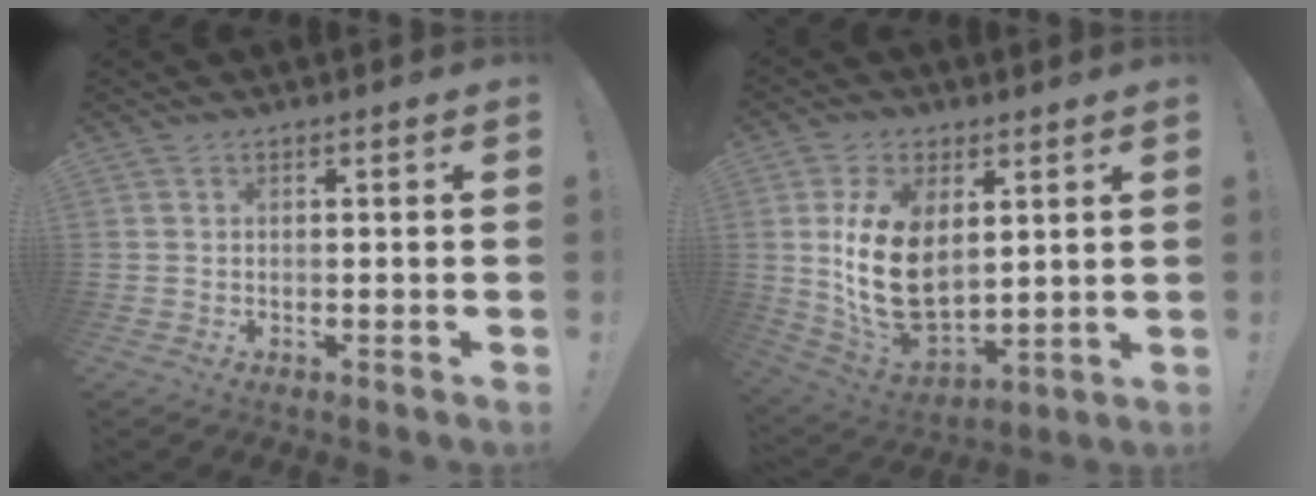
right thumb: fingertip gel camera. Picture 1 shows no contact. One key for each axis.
{"total": 17.8, "fx": 4.0, "fy": 11.7, "fz": 12.8, "tx": -0.241, "ty": -0.031, "tz": 0.079}